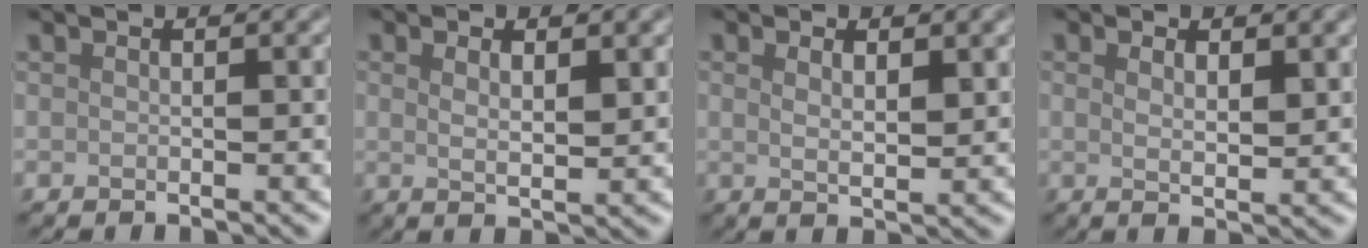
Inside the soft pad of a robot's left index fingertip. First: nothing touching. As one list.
[{"total": 3.3, "force": [1.4, 0.9, 2.8], "torque": [-0.041, 0.000, 0.020]}, {"total": 2.8, "force": [1.3, 0.8, 2.3], "torque": [-0.035, -0.001, 0.021]}, {"total": 2.7, "force": [1.3, 0.8, 2.3], "torque": [-0.033, -0.002, 0.019]}]